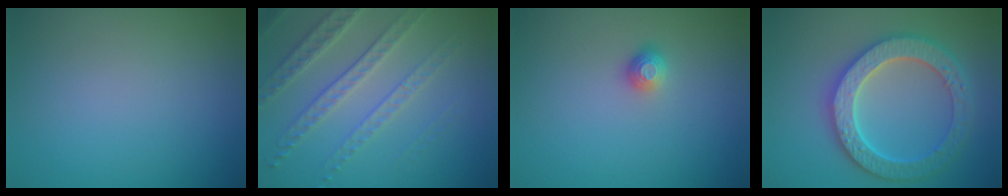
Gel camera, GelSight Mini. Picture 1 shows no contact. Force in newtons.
{"total": 4.2, "press": 3.8, "slide": 2.0}
{"total": 1.1, "press": 1.1, "slide": 0.4}
{"total": 6.4, "press": 6.3, "slide": 1.3}